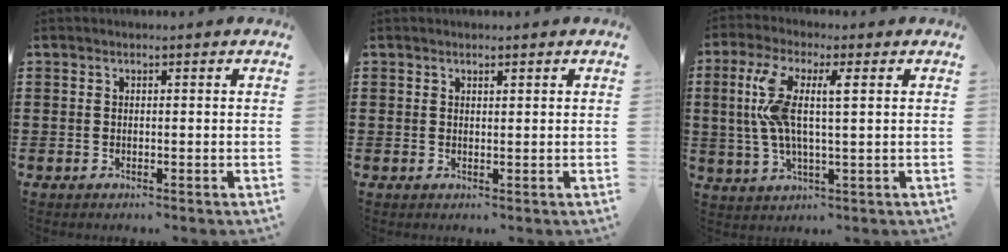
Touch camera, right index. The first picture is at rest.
{"total": 0.6, "force": [0.5, 0.2, 0.3], "torque": [-0.007, 0.000, 0.009]}
{"total": 8.4, "force": [1.6, 2.2, 7.9], "torque": [-0.185, -0.005, 0.016]}